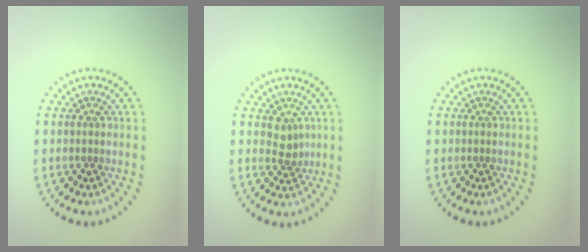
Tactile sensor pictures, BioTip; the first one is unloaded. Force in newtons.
{"total": 1.7, "press": 1.4, "slide": 1.0}
{"total": 0.0}